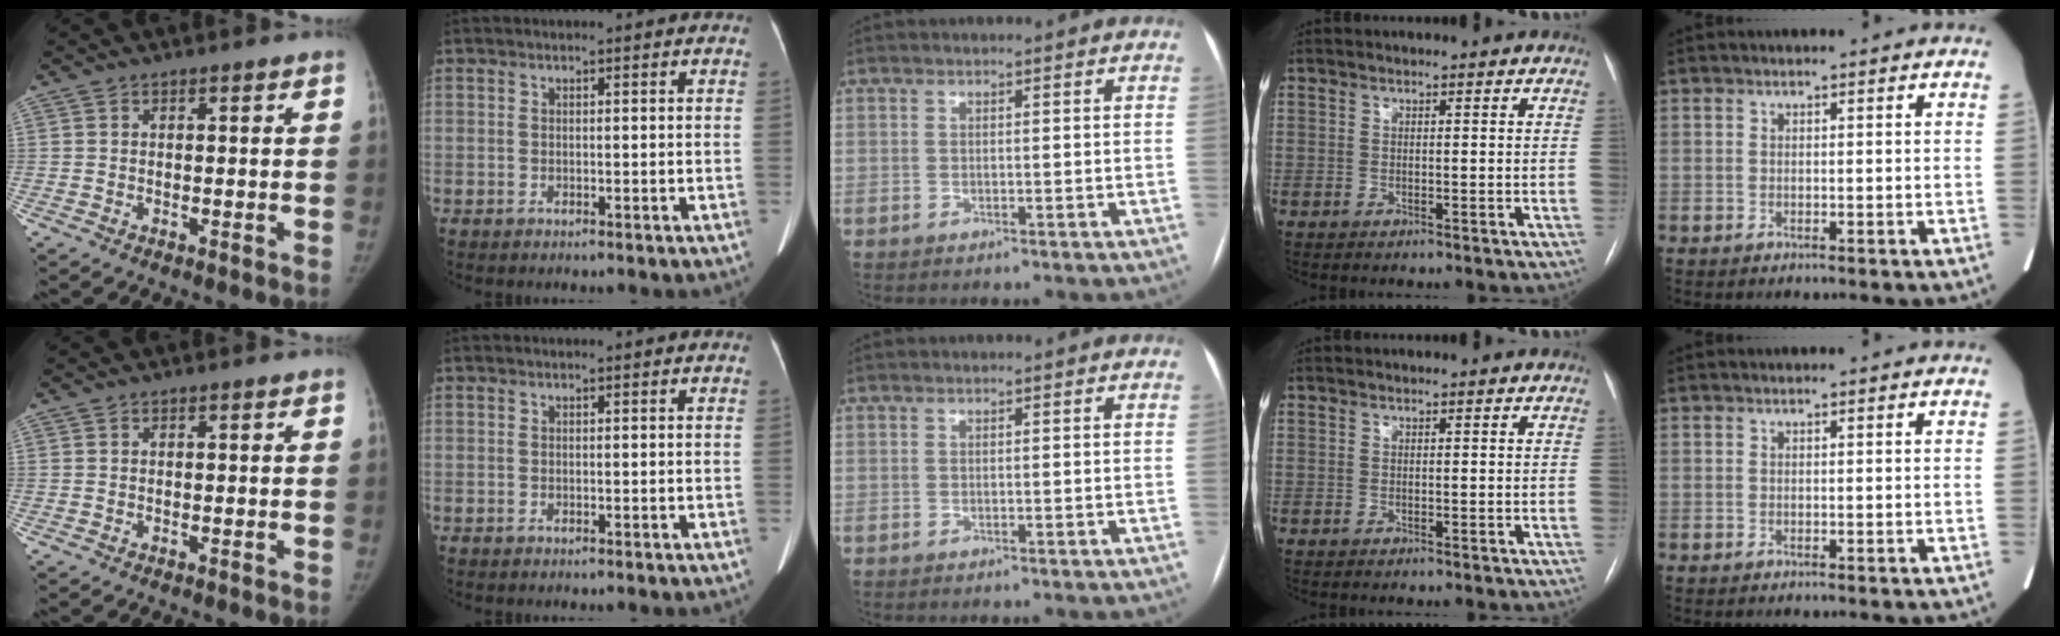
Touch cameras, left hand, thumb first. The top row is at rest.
{}